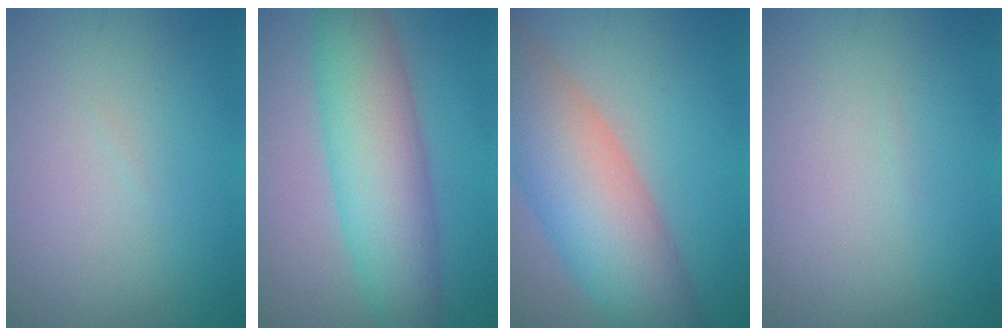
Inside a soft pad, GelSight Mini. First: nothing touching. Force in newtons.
{"total": 8.3, "press": 8.2, "slide": 0.4}
{"total": 10.9, "press": 10.9, "slide": 0.4}
{"total": 0.0}